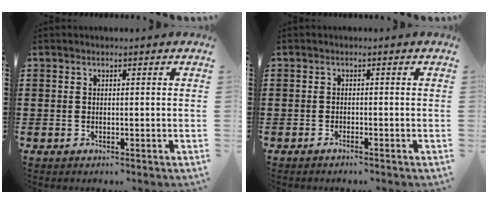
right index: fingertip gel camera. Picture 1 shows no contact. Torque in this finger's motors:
{"motor_torque": [-0.02, 0.11, -0.03, -0.01]}